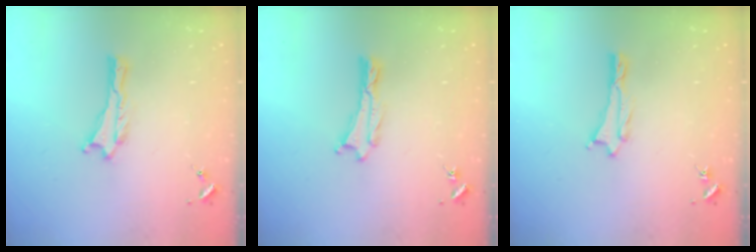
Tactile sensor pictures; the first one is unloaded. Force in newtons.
{"total": 0.0}
{"total": 0.7, "press": 0.7, "slide": 0.1}